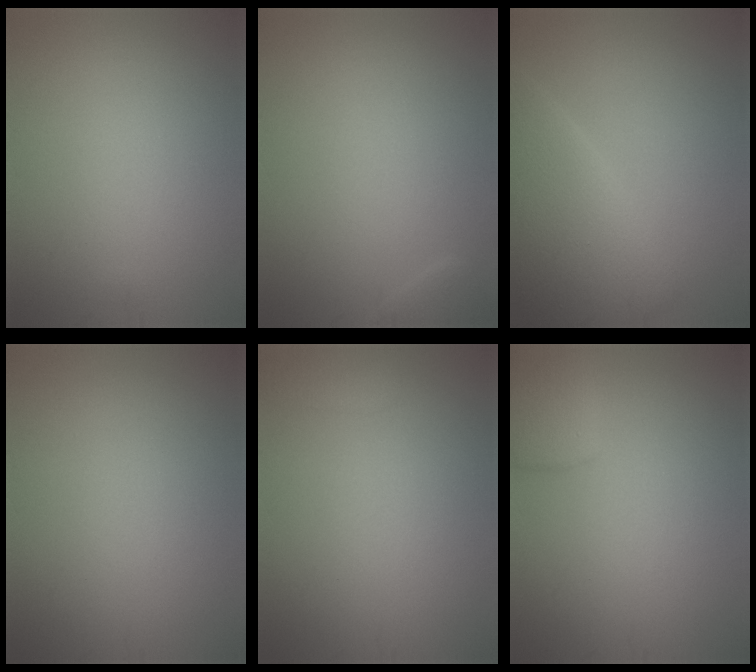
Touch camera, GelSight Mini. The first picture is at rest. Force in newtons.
{"total": 0.9, "press": 0.9, "slide": 0.1}
{"total": 5.9, "press": 5.9, "slide": 0.2}
{"total": 0.0}
{"total": 1.1, "press": 1.1, "slide": 0.1}
{"total": 2.6, "press": 2.6, "slide": 0.1}